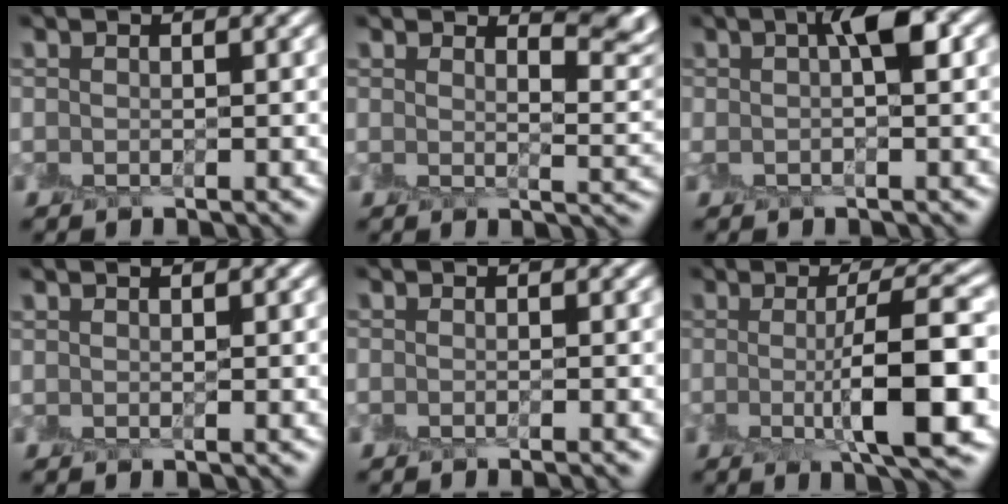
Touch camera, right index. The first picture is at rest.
{"total": 4.3, "force": [3.4, 1.1, 2.4], "torque": [-0.024, -0.003, 0.049]}
{"total": 3.8, "force": [1.0, 0.8, 3.6], "torque": [-0.058, 0.011, 0.006]}
{"total": 0.5, "force": [0.4, -0.2, 0.2], "torque": [-0.006, 0.000, 0.006]}
{"total": 1.1, "force": [-1.0, -0.1, 0.4], "torque": [-0.002, -0.012, -0.015]}
{"total": 7.8, "force": [-0.7, 1.3, 7.6], "torque": [-0.115, -0.010, -0.010]}